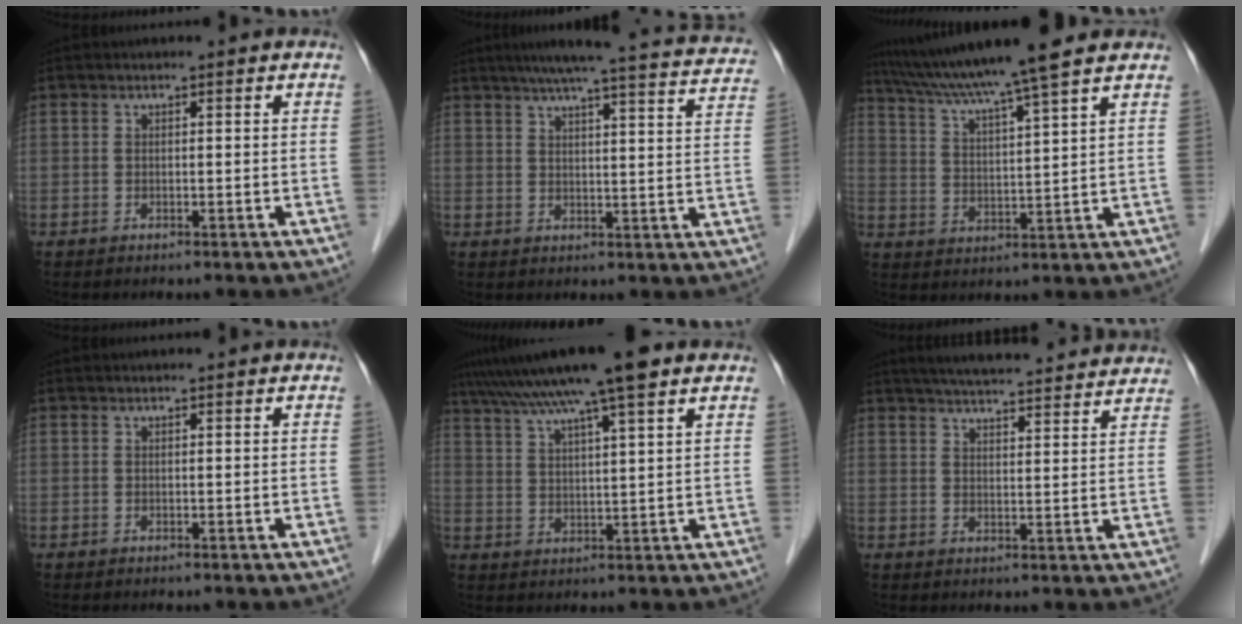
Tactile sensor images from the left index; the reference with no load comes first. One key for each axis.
{"total": 23.1, "fx": 21.0, "fy": 1.3, "fz": 9.4, "tx": -0.132, "ty": -0.016, "tz": 0.245}
{"total": 13.1, "fx": 10.8, "fy": -1.5, "fz": 7.2, "tx": -0.128, "ty": 0.016, "tz": 0.174}
{"total": 0.0}
{"total": 13.3, "fx": 10.0, "fy": -0.1, "fz": 8.8, "tx": -0.155, "ty": 0.033, "tz": 0.152}
{"total": 19.8, "fx": 18.1, "fy": 2.3, "fz": 7.6, "tx": -0.111, "ty": 0.028, "tz": 0.234}